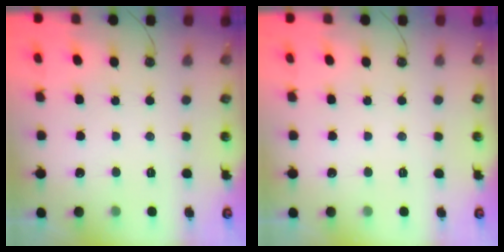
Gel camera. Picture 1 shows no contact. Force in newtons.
{"total": 0.0}